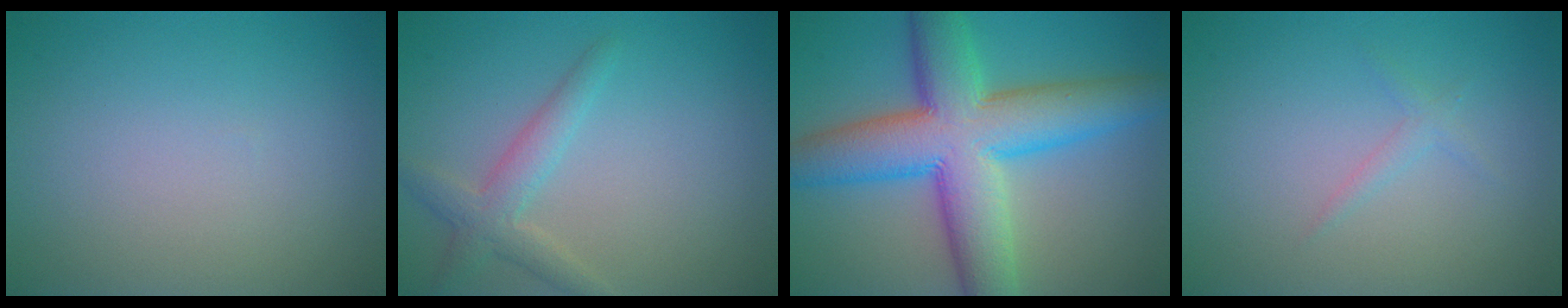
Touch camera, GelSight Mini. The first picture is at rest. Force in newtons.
{"total": 2.8, "press": 2.8, "slide": 0.1}
{"total": 11.5, "press": 11.5, "slide": 0.2}
{"total": 1.0, "press": 1.0, "slide": 0.0}